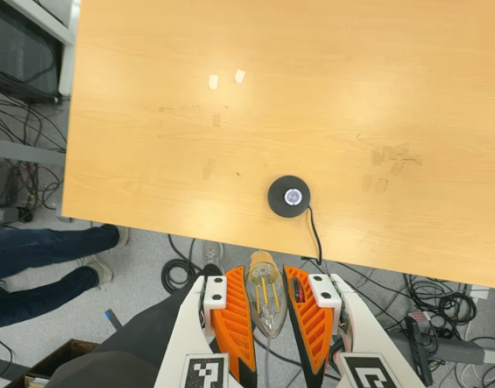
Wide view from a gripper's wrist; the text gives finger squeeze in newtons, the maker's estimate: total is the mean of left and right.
{"total": 12.9, "left": 13.2, "right": 12.6}